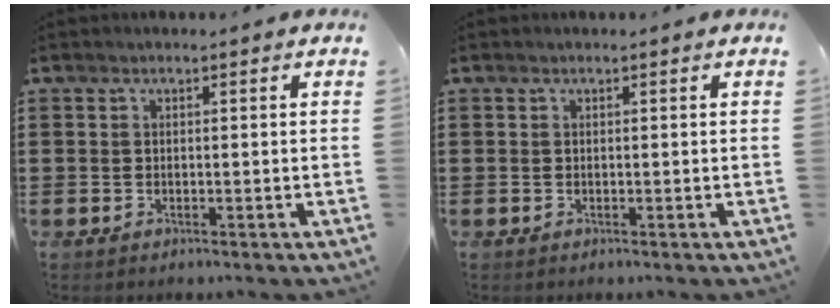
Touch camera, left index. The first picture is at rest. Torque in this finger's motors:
{"motor_torque": [0.00, 0.00, 0.00, 0.00]}